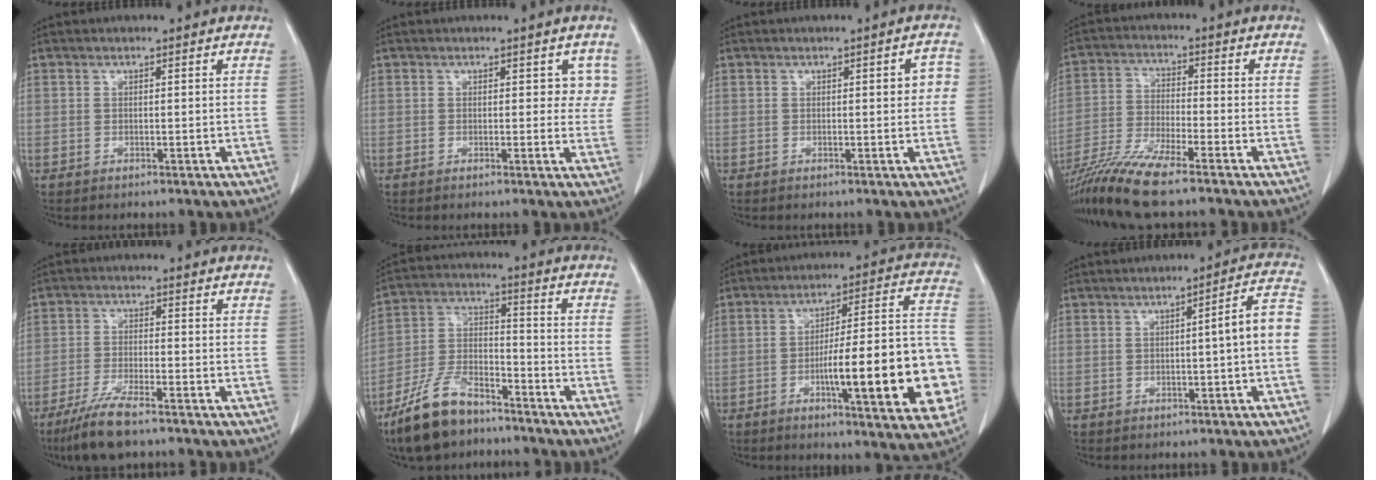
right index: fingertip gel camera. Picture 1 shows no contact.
{"total": 3.0, "force": [1.2, 2.1, 1.8], "torque": [-0.002, 0.005, 0.010]}
{"total": 2.5, "force": [0.3, 1.0, 2.3], "torque": [-0.017, 0.005, 0.000]}
{"total": 10.8, "force": [-8.7, -0.1, 6.4], "torque": [-0.121, -0.025, -0.159]}
{"total": 7.6, "force": [-5.6, 0.9, 5.0], "torque": [-0.096, -0.020, -0.098]}
{"total": 11.7, "force": [-8.7, 4.7, 6.2], "torque": [-0.134, 0.001, -0.166]}
{"total": 20.9, "force": [-5.7, 3.2, 19.9], "torque": [-0.216, 0.025, -0.073]}
{"total": 5.7, "force": [-0.7, -0.2, 5.7], "torque": [-0.071, 0.017, -0.011]}